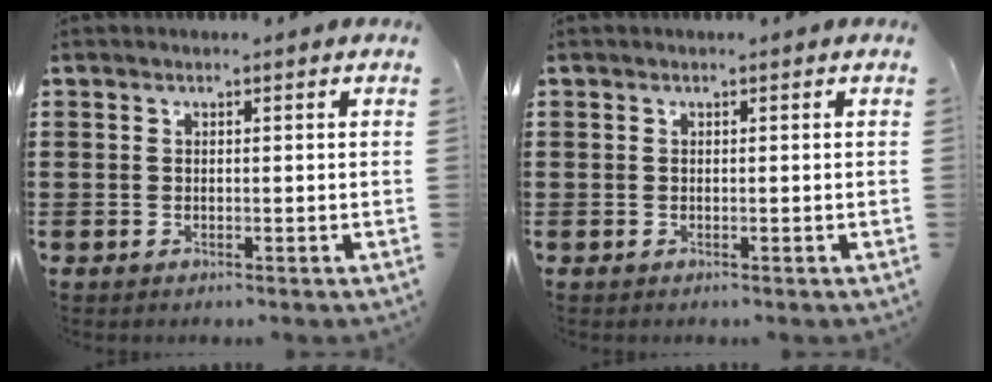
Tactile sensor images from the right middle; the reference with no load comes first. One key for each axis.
{"total": 0.0}